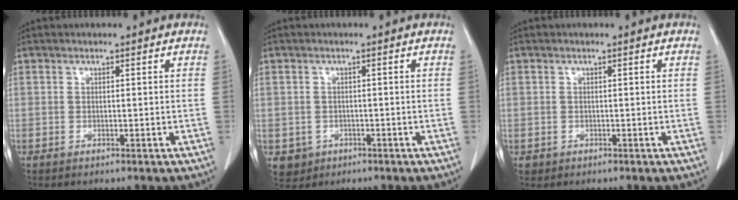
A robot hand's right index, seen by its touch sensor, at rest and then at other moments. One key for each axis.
{"total": 3.4, "fx": -1.1, "fy": 3.2, "fz": 0.4, "tx": 0.001, "ty": 0.006, "tz": -0.011}
{"total": 0.9, "fx": -0.1, "fy": 0.9, "fz": 0.0, "tx": 0.006, "ty": 0.004, "tz": -0.002}